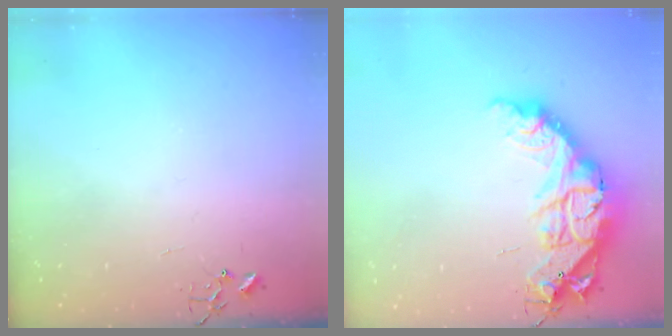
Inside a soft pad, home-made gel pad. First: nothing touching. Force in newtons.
{"total": 21.4, "press": 21.3, "slide": 2.0}